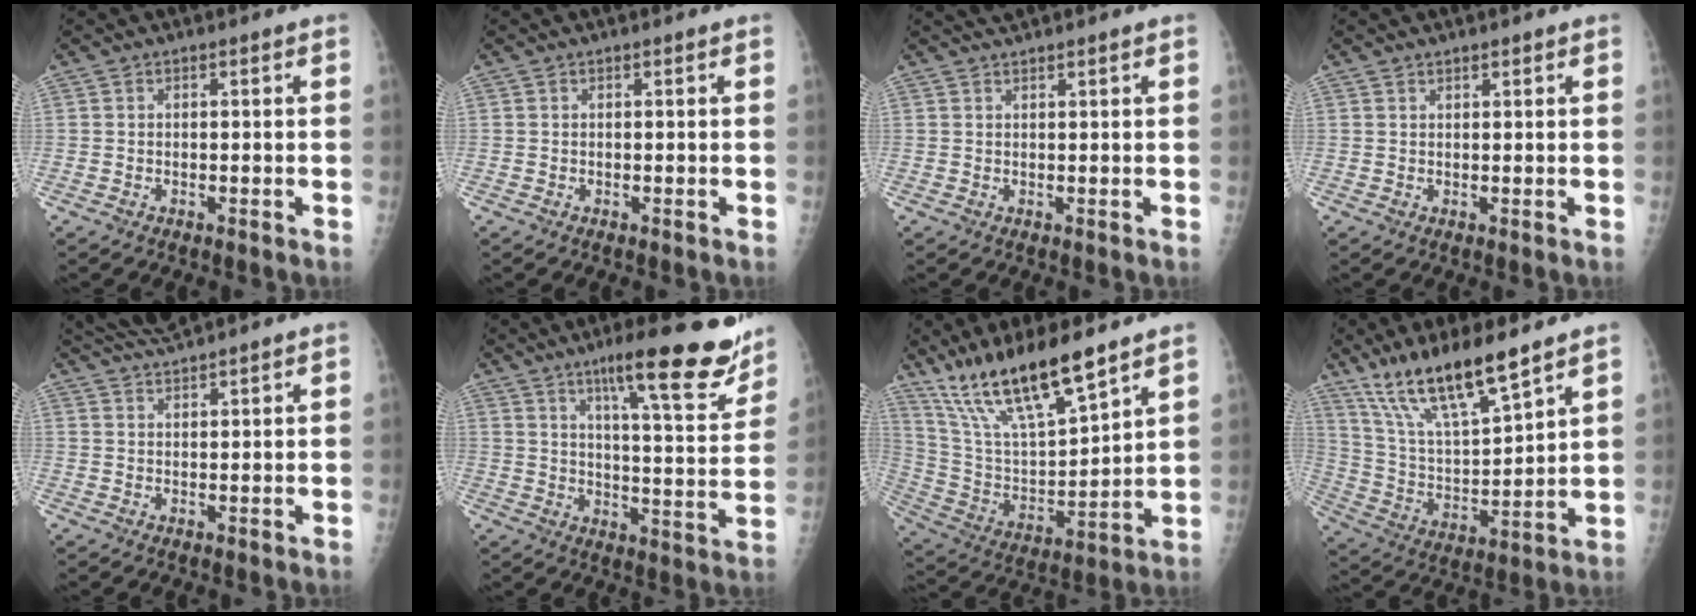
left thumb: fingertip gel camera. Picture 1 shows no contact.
{"total": 0.0}
{"total": 2.0, "force": [1.8, -0.1, 0.9], "torque": [-0.011, 0.004, 0.034]}
{"total": 1.2, "force": [1.0, 0.4, 0.5], "torque": [-0.002, -0.005, 0.015]}
{"total": 4.6, "force": [4.3, -0.3, 1.5], "torque": [-0.028, -0.003, 0.087]}
{"total": 19.7, "force": [13.4, 3.6, 14.0], "torque": [-0.165, -0.065, 0.195]}
{"total": 19.1, "force": [14.2, 4.0, 12.2], "torque": [-0.205, -0.062, 0.274]}
{"total": 16.9, "force": [12.4, 3.3, 11.0], "torque": [-0.186, -0.060, 0.245]}